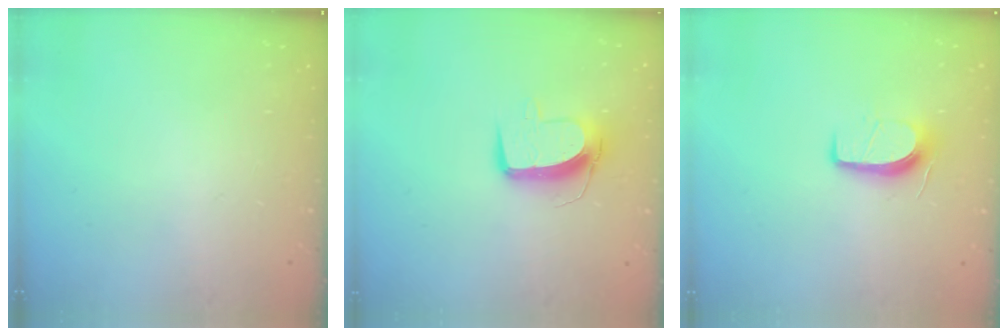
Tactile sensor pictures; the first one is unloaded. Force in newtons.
{"total": 10.3, "press": 10.3, "slide": 0.5}
{"total": 8.0, "press": 7.9, "slide": 1.0}